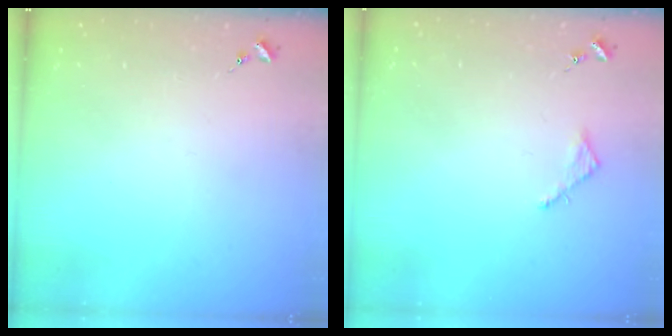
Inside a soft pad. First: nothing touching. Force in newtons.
{"total": 2.5, "press": 2.5, "slide": 0.2}